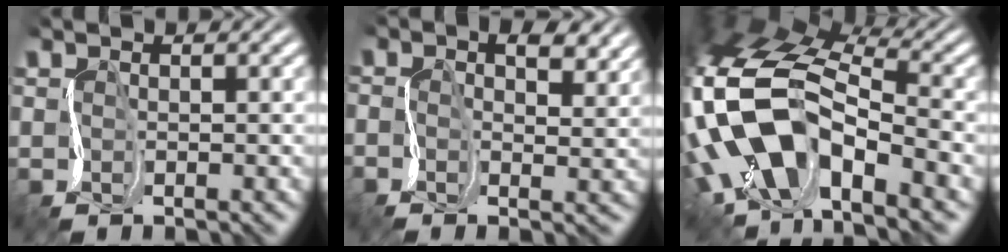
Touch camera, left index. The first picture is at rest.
{"total": 5.0, "force": [2.0, 2.3, 4.0], "torque": [-0.074, 0.007, 0.023]}
{"total": 11.4, "force": [-4.5, 6.2, 8.4], "torque": [-0.182, 0.009, -0.084]}